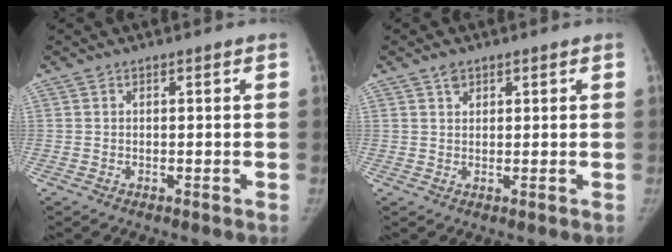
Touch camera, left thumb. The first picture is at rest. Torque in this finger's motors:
{"motor_torque": [0.17, -0.25, 0.21, 0.22, 0.01]}